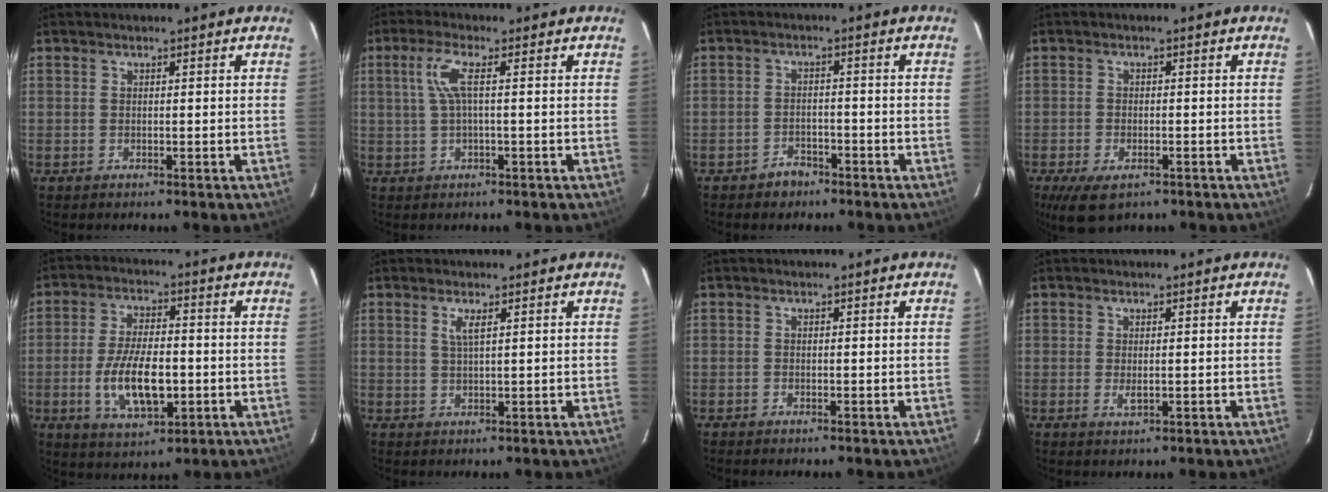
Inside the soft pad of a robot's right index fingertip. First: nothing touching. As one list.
[{"total": 4.3, "force": [0.4, 0.2, 4.3], "torque": [-0.090, 0.004, 0.014]}, {"total": 3.4, "force": [-2.6, 2.1, 0.7], "torque": [-0.019, 0.011, -0.036]}, {"total": 6.8, "force": [-4.0, 3.5, 4.2], "torque": [-0.096, -0.023, -0.068]}, {"total": 11.6, "force": [-2.6, 5.1, 10.1], "torque": [-0.201, -0.005, -0.041]}, {"total": 2.0, "force": [1.0, 0.2, 1.8], "torque": [-0.035, -0.001, 0.019]}, {"total": 0.0}, {"total": 1.6, "force": [-0.1, 0.7, 1.4], "torque": [-0.028, -0.002, -0.002]}]